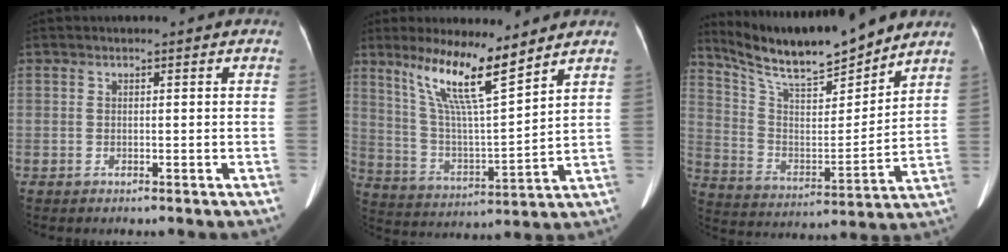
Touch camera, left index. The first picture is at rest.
{"total": 12.3, "force": [8.7, 0.6, 8.7], "torque": [-0.168, -0.005, 0.165]}
{"total": 16.7, "force": [14.8, 1.9, 7.4], "torque": [-0.142, -0.005, 0.260]}